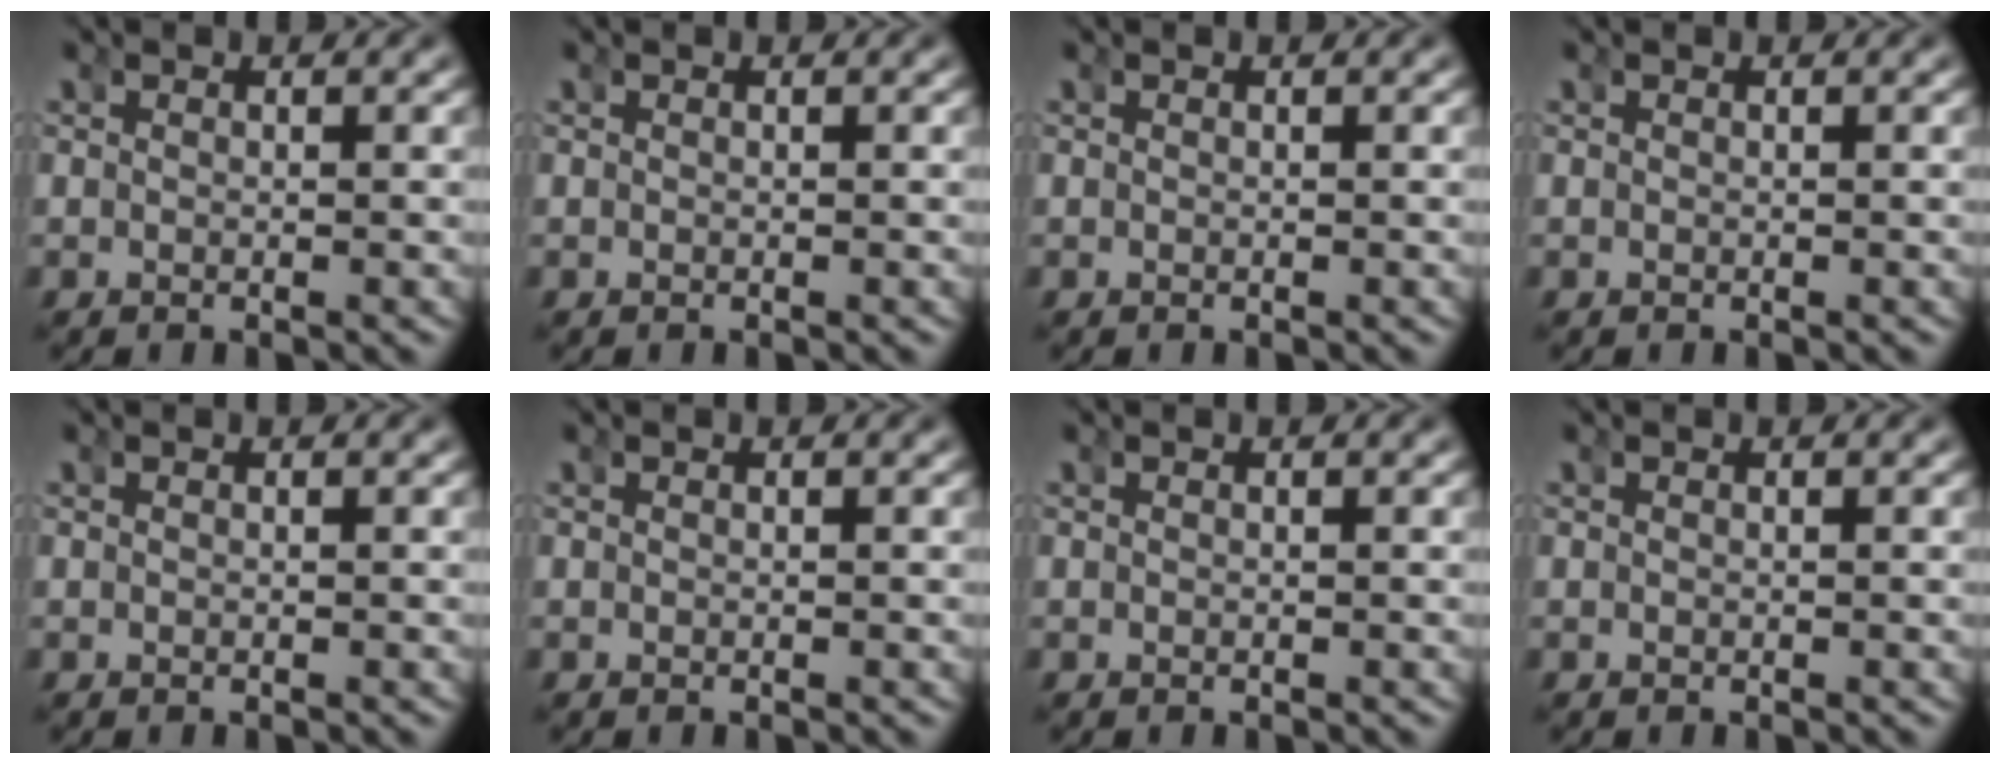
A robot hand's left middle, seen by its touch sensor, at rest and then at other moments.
{"total": 0.0}
{"total": 0.0}
{"total": 0.0}
{"total": 0.0}
{"total": 0.0}
{"total": 0.0}
{"total": 0.0}